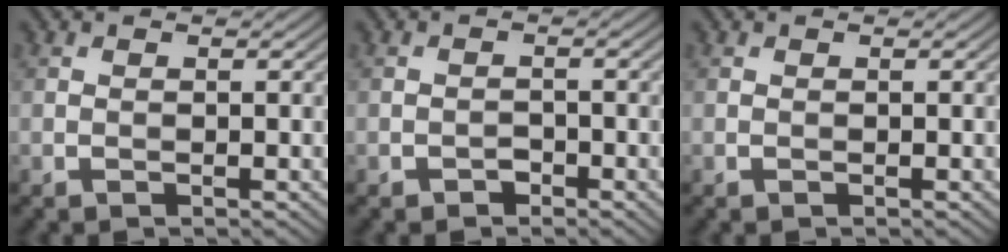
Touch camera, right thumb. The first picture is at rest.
{"total": 1.3, "force": [-1.0, 0.7, 0.5], "torque": [-0.006, 0.003, -0.019]}
{"total": 0.0}